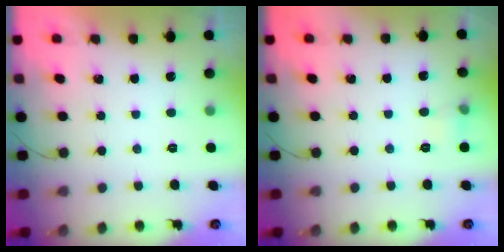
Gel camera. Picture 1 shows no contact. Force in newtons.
{"total": 4.5, "press": 4.3, "slide": 1.5}